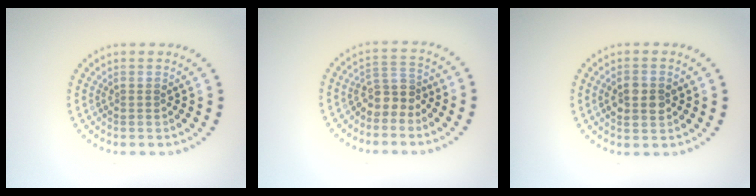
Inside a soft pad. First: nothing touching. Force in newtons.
{"total": 2.6, "press": 2.1, "slide": 1.7}
{"total": 2.9, "press": 2.9, "slide": 0.1}